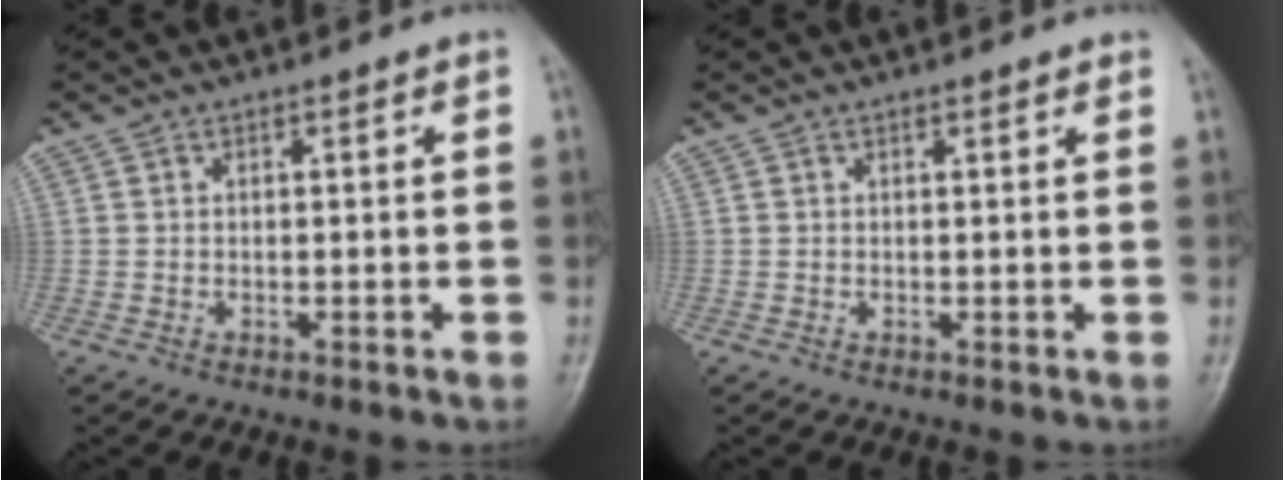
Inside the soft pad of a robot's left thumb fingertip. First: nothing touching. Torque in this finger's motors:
{"motor_torque": [-0.12, -0.05, 0.02, 0.06, 0.00]}